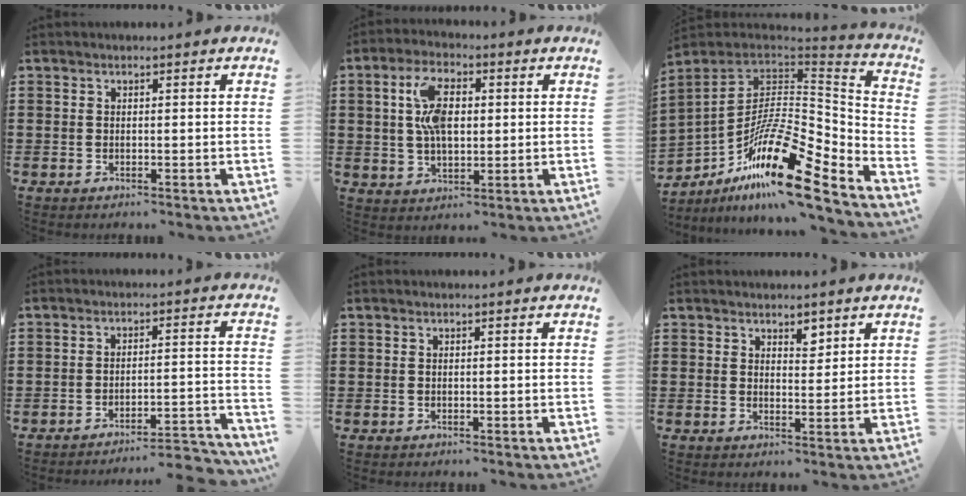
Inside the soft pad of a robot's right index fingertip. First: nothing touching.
{"total": 8.3, "force": [1.5, 4.2, 7.0], "torque": [-0.156, 0.012, 0.020]}
{"total": 19.3, "force": [-11.0, 6.3, 14.6], "torque": [-0.261, 0.014, -0.201]}
{"total": 4.1, "force": [-3.8, -0.1, 1.3], "torque": [-0.027, -0.010, -0.080]}
{"total": 0.0}
{"total": 2.9, "force": [2.3, 1.3, 1.2], "torque": [-0.012, -0.001, 0.039]}